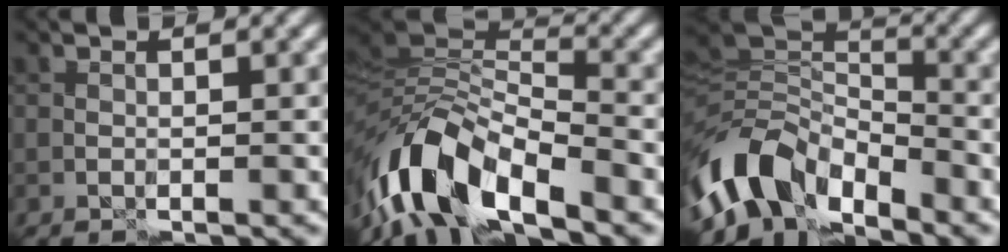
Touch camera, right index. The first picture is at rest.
{"total": 10.4, "force": [-6.0, 4.5, 7.1], "torque": [-0.122, 0.001, -0.112]}
{"total": 8.0, "force": [-5.0, 4.5, 4.5], "torque": [-0.070, -0.005, -0.098]}